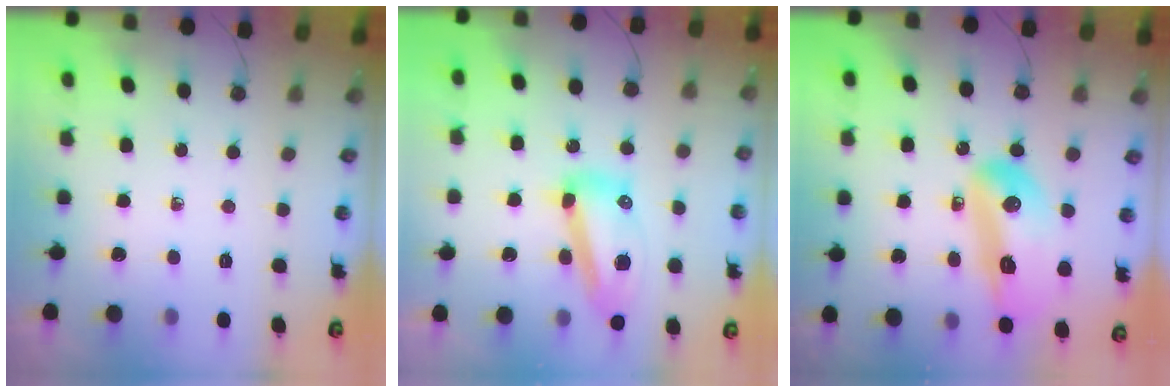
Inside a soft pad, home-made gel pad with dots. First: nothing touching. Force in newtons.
{"total": 13.8, "press": 13.7, "slide": 1.4}
{"total": 16.6, "press": 16.5, "slide": 2.2}